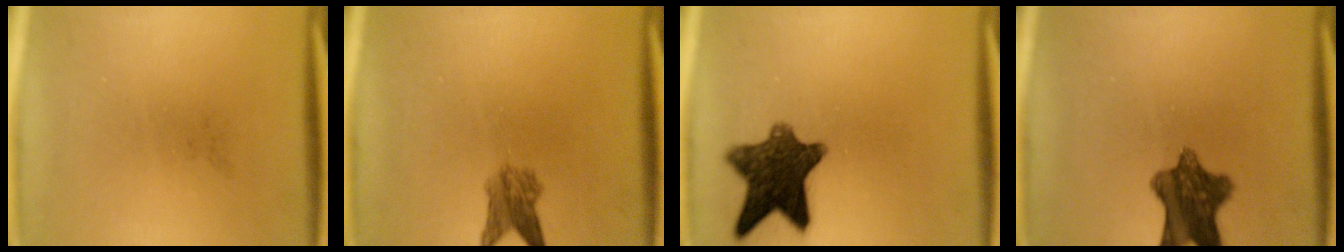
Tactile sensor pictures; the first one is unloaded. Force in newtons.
{"total": 3.7}
{"total": 11.0}
{"total": 9.3}